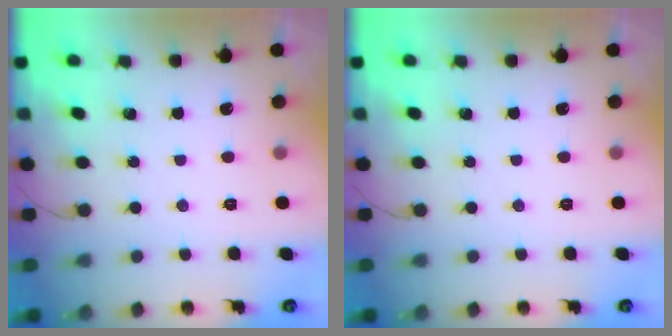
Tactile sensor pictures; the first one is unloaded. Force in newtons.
{"total": 0.0}